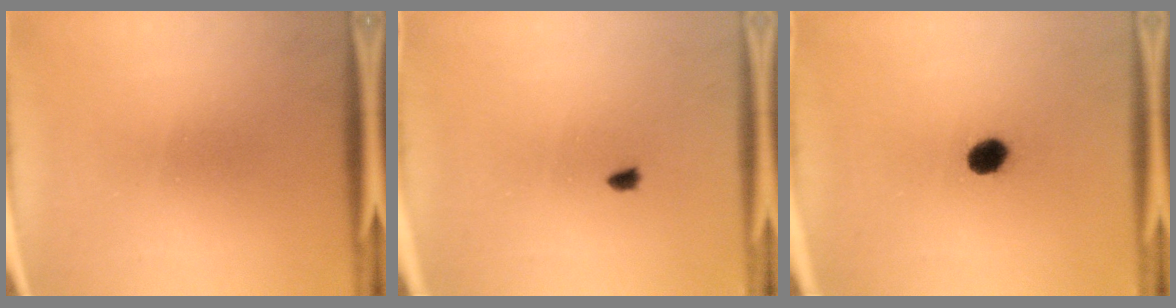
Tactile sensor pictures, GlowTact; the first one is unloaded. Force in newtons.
{"total": 0.6}
{"total": 3.2}